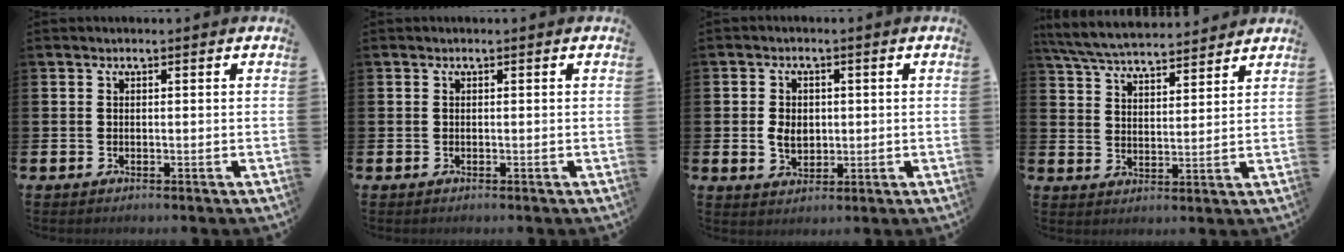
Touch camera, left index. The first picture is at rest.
{"total": 0.0}
{"total": 3.5, "force": [0.2, 2.7, 2.2], "torque": [-0.028, 0.003, -0.003]}
{"total": 6.6, "force": [6.4, 0.9, 1.3], "torque": [-0.050, -0.035, 0.116]}